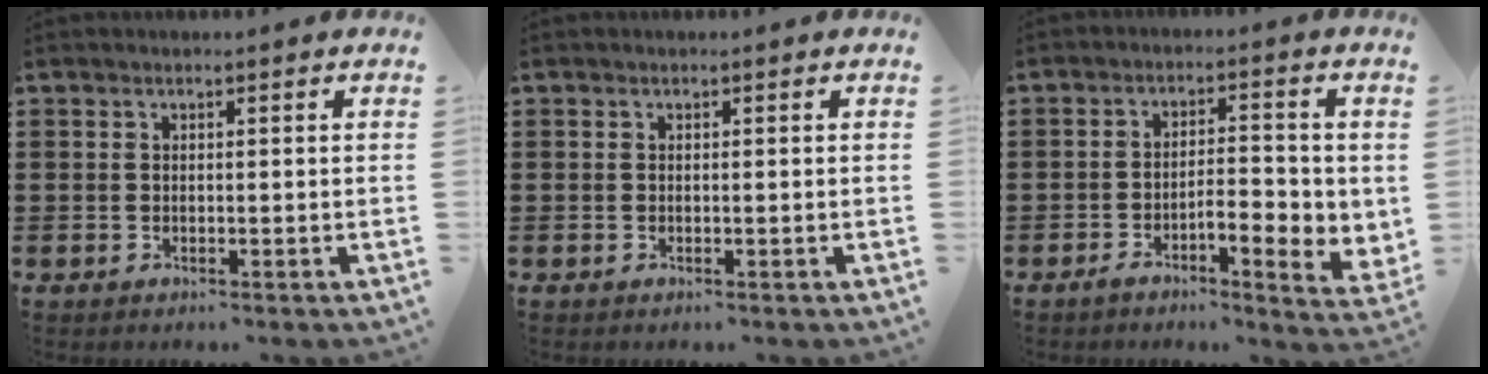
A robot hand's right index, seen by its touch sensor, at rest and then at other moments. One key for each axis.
{"total": 0.0}
{"total": 4.7, "fx": -1.6, "fy": 1.5, "fz": 4.1, "tx": -0.065, "ty": -0.004, "tz": -0.034}